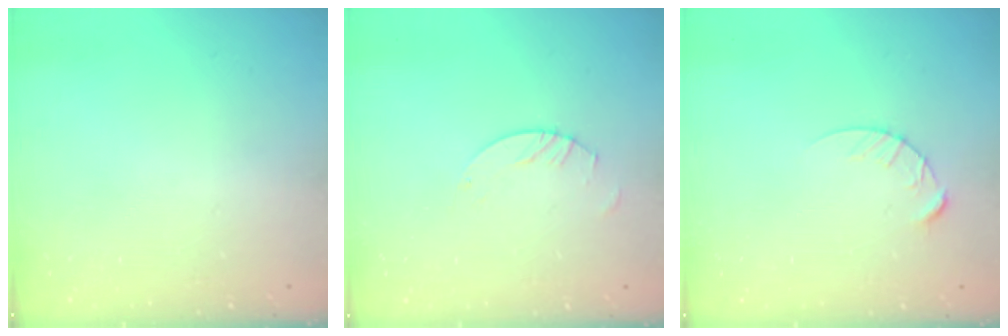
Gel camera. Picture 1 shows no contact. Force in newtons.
{"total": 2.5, "press": 2.5, "slide": 0.1}
{"total": 5.7, "press": 5.7, "slide": 0.5}